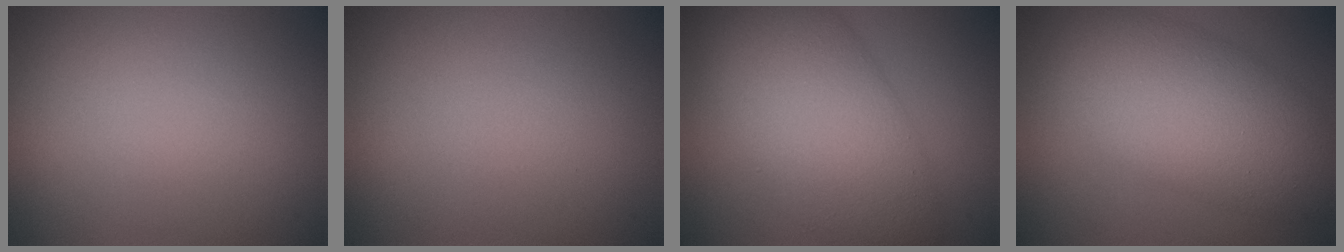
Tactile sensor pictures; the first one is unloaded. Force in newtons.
{"total": 0.0}
{"total": 9.2, "press": 9.2, "slide": 0.3}
{"total": 7.9, "press": 7.9, "slide": 0.2}